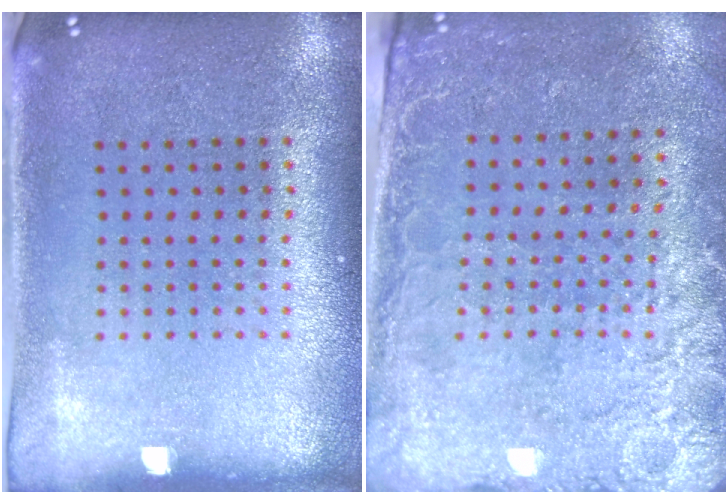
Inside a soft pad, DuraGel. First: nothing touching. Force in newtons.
{"total": 2.6, "press": 2.3, "slide": 1.3}